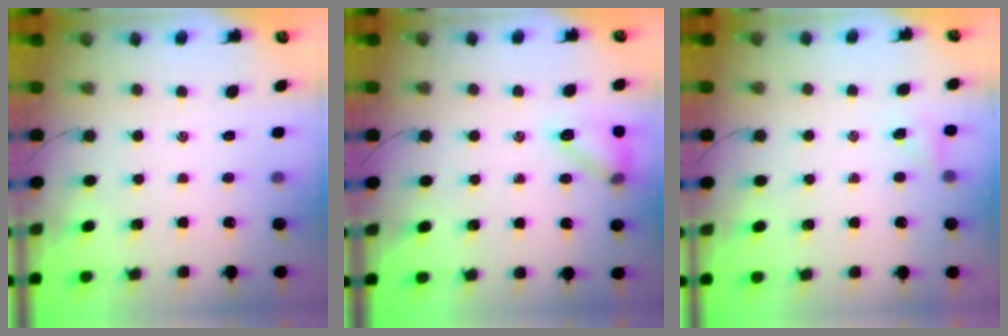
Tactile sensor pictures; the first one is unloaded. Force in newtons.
{"total": 10.7, "press": 10.7, "slide": 0.3}
{"total": 3.8, "press": 3.6, "slide": 1.0}